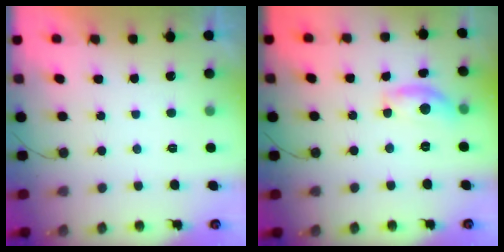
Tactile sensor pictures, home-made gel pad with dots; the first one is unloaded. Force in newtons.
{"total": 9.6, "press": 9.6, "slide": 0.6}